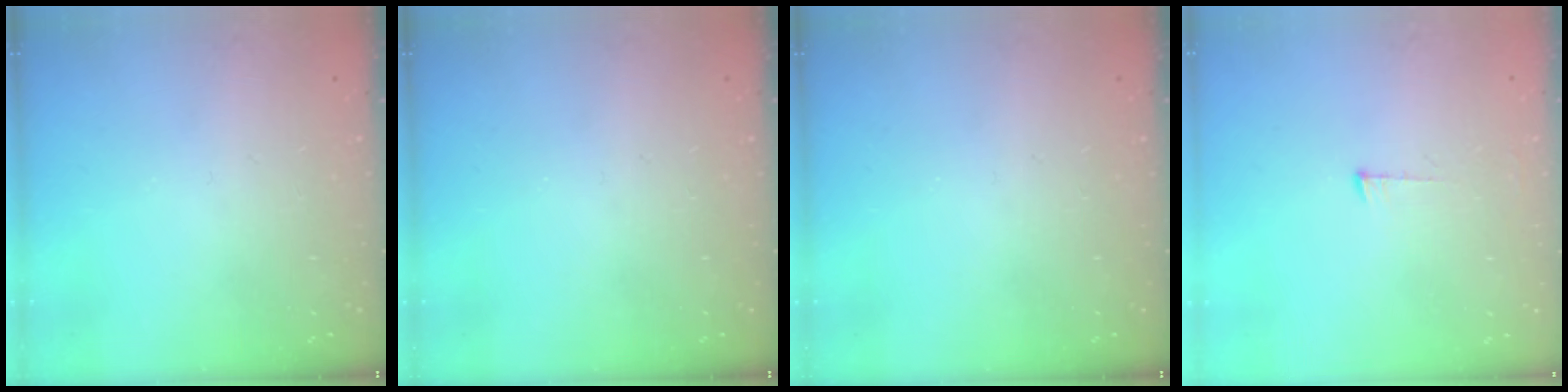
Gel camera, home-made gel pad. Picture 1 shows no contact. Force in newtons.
{"total": 0.0}
{"total": 0.0}
{"total": 6.1, "press": 6.1, "slide": 0.4}